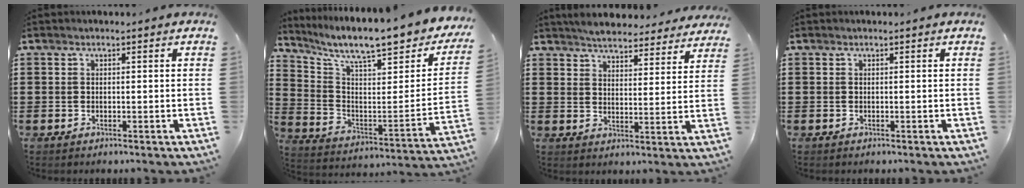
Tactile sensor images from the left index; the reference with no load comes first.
{"total": 9.2, "force": [7.6, 1.4, 5.0], "torque": [-0.107, -0.069, 0.120]}
{"total": 5.0, "force": [4.9, 0.2, 0.8], "torque": [-0.036, -0.023, 0.088]}
{"total": 0.0}